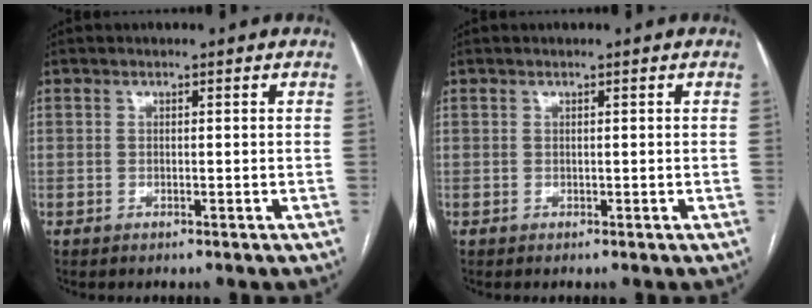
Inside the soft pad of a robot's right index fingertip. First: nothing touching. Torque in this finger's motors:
{"motor_torque": [0.32, 0.02, -0.04, -0.01]}